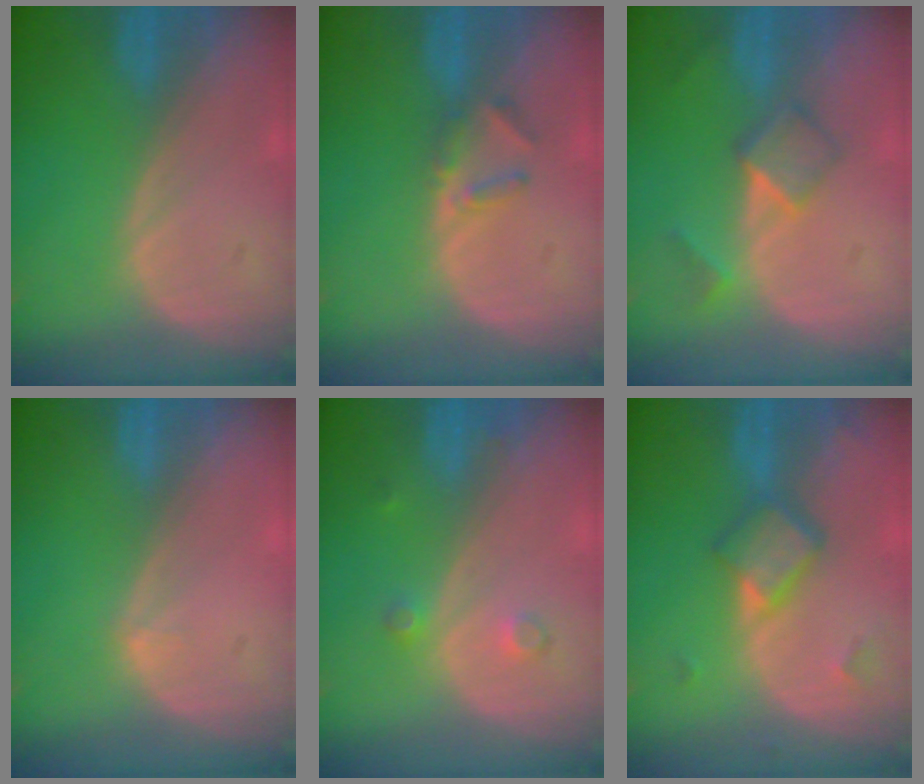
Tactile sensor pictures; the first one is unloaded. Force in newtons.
{"total": 2.9, "press": 2.6, "slide": 1.1}
{"total": 5.2, "press": 4.5, "slide": 2.5}
{"total": 0.6, "press": 0.4, "slide": 0.5}
{"total": 2.5, "press": 2.1, "slide": 1.3}
{"total": 5.8, "press": 5.0, "slide": 3.0}